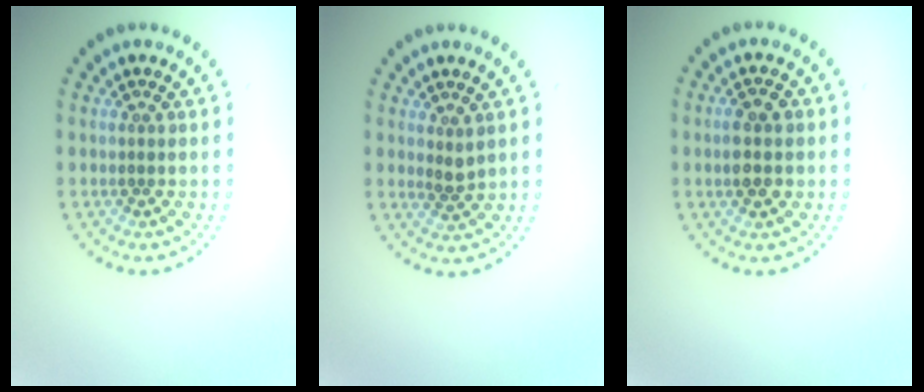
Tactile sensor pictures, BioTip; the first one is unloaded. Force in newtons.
{"total": 1.3, "press": 1.0, "slide": 0.8}
{"total": 3.0, "press": 3.0, "slide": 0.1}